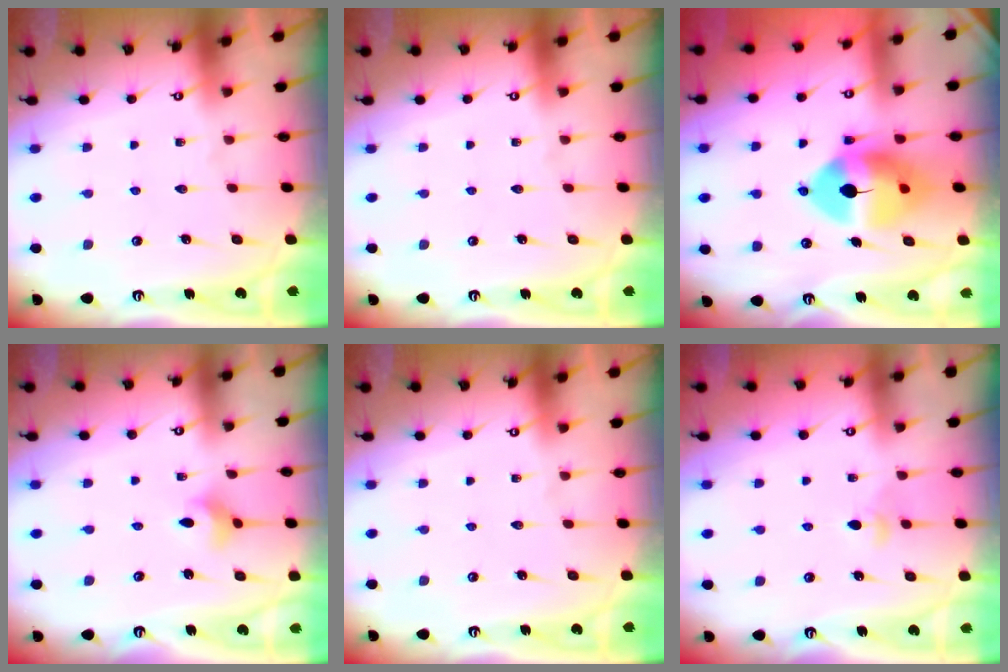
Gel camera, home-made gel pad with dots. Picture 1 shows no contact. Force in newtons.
{"total": 0.0}
{"total": 12.9, "press": 12.7, "slide": 2.3}
{"total": 4.0, "press": 4.0, "slide": 0.3}
{"total": 0.0}
{"total": 3.9, "press": 3.8, "slide": 0.7}